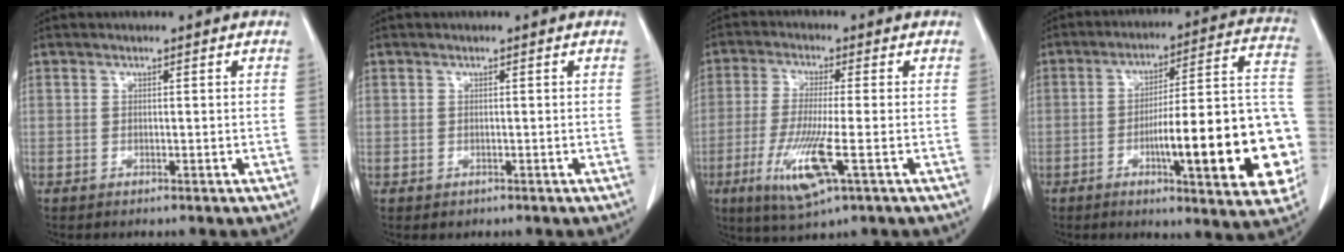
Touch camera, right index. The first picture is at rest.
{"total": 0.9, "force": [-0.2, 0.9, 0.1], "torque": [0.001, 0.004, -0.002]}
{"total": 9.9, "force": [-3.5, 0.6, 9.2], "torque": [-0.189, -0.028, -0.066]}
{"total": 22.4, "force": [-5.9, 3.5, 21.4], "torque": [-0.222, 0.024, -0.074]}